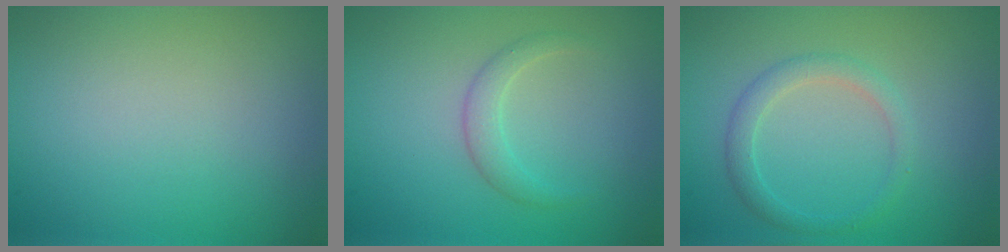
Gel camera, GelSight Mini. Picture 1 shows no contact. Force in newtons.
{"total": 1.6, "press": 1.6, "slide": 0.0}
{"total": 2.2, "press": 2.2, "slide": 0.2}